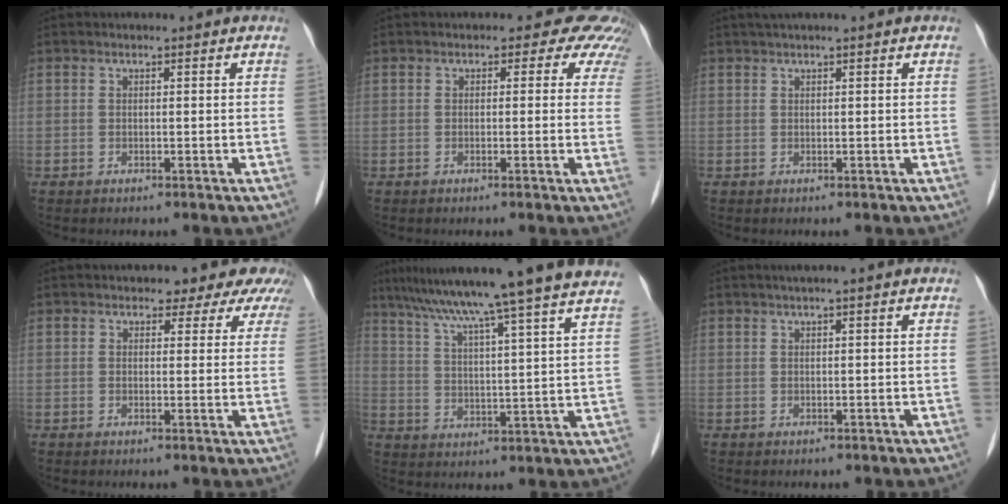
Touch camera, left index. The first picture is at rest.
{"total": 6.1, "force": [4.9, 3.4, 1.5], "torque": [0.010, 0.009, 0.018]}
{"total": 1.4, "force": [1.0, -0.2, 1.0], "torque": [-0.021, 0.014, 0.023]}
{"total": 7.0, "force": [6.0, 3.1, 1.5], "torque": [0.004, 0.004, 0.043]}
{"total": 21.9, "force": [18.4, -1.7, 11.8], "torque": [-0.197, -0.002, 0.252]}
{"total": 1.3, "force": [0.7, -0.3, 1.0], "torque": [-0.022, 0.004, 0.018]}